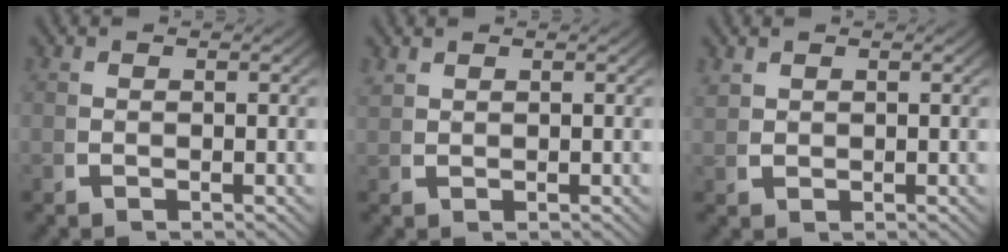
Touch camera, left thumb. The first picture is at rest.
{"total": 1.1, "force": [1.1, 0.2, 0.2], "torque": [-0.003, 0.005, 0.026]}
{"total": 1.5, "force": [1.0, 0.9, 0.5], "torque": [-0.013, 0.000, 0.024]}